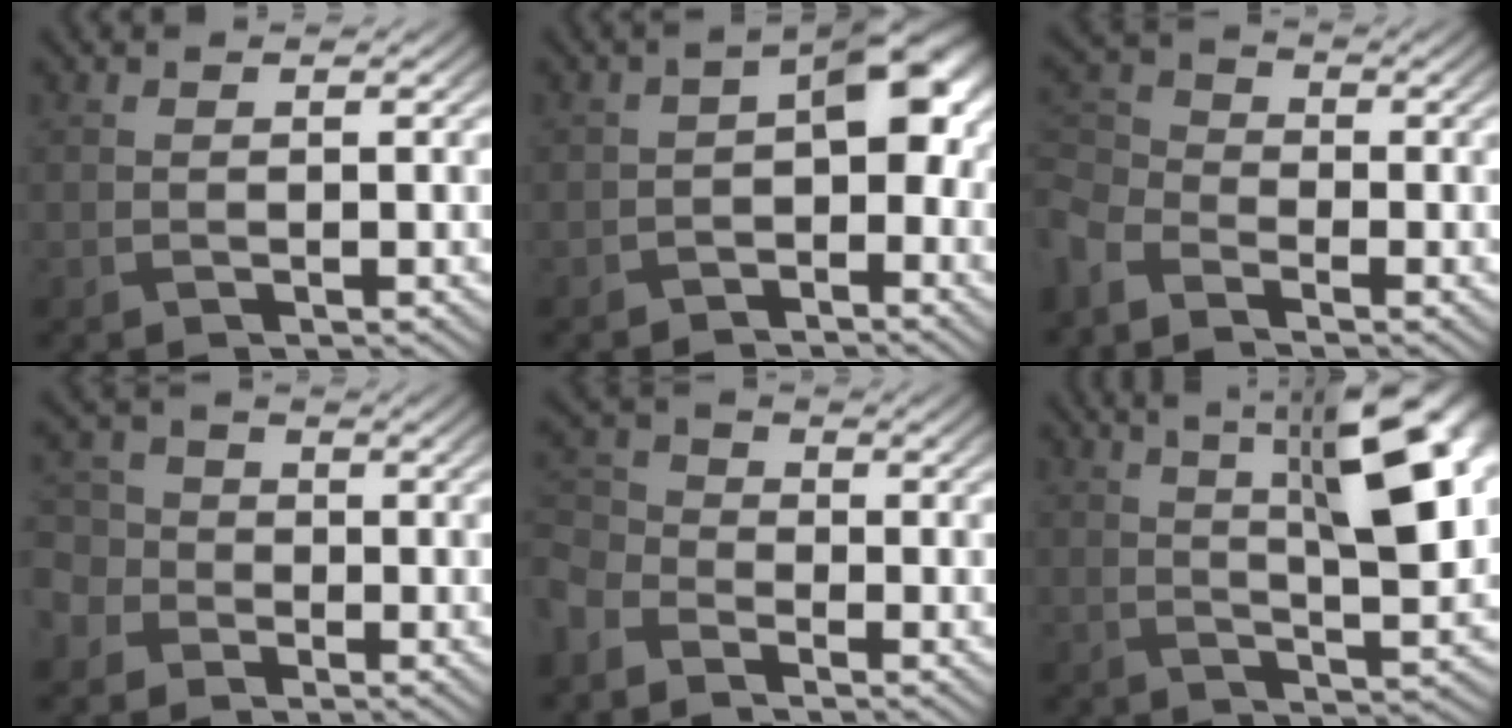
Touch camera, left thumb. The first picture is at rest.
{"total": 5.9, "force": [-1.6, 3.3, 4.6], "torque": [-0.059, 0.003, -0.033]}
{"total": 4.9, "force": [-3.6, 2.6, 2.1], "torque": [-0.060, -0.007, -0.090]}
{"total": 5.2, "force": [-1.6, 4.6, 1.8], "torque": [-0.060, -0.003, -0.047]}
{"total": 5.2, "force": [-3.8, 3.1, 1.9], "torque": [-0.061, -0.007, -0.094]}
{"total": 13.5, "force": [4.5, 3.9, 12.1], "torque": [-0.152, 0.025, 0.059]}